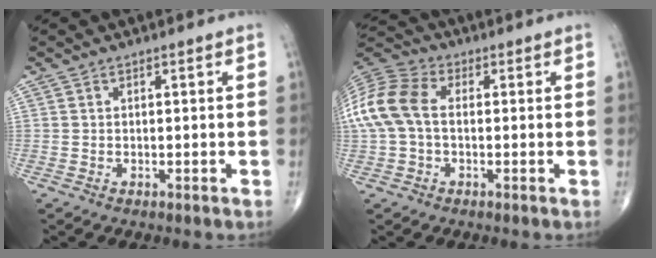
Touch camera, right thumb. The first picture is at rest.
{"total": 12.8, "force": [0.4, 8.3, 9.7], "torque": [-0.221, 0.030, 0.002]}